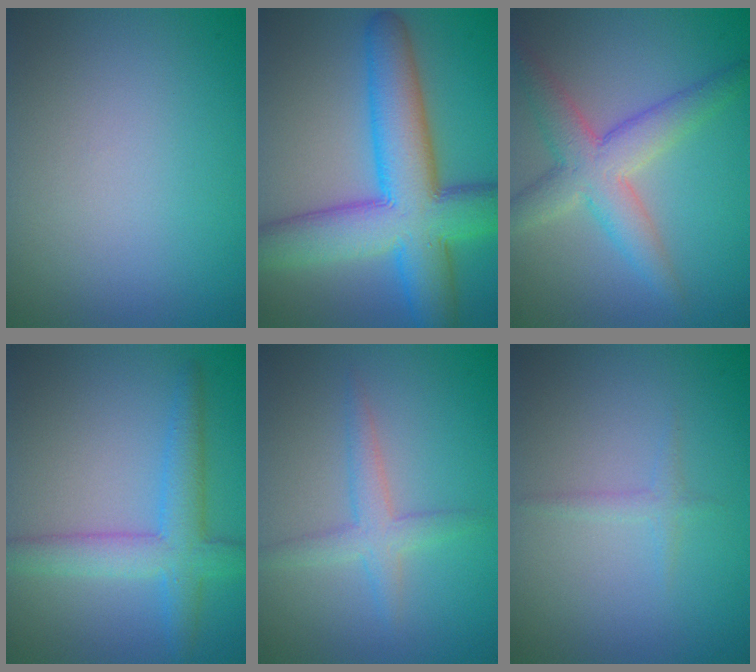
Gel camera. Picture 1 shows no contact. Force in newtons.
{"total": 11.5, "press": 11.5, "slide": 0.4}
{"total": 4.2, "press": 4.2, "slide": 0.4}
{"total": 4.8, "press": 4.8, "slide": 0.1}
{"total": 2.5, "press": 2.5, "slide": 0.2}
{"total": 1.0, "press": 1.0, "slide": 0.1}